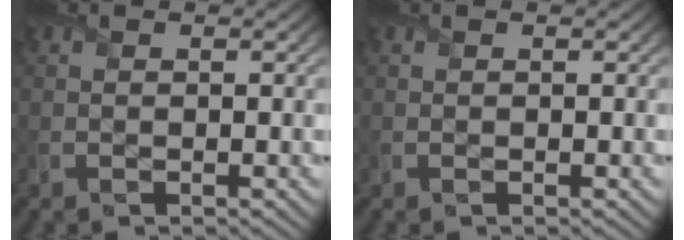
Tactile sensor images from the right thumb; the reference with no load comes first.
{"total": 0.0}